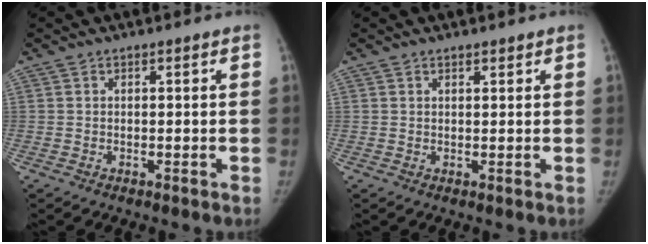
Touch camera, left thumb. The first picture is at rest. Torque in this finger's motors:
{"motor_torque": [-0.17, -0.03, 0.10, 0.25, -0.07]}